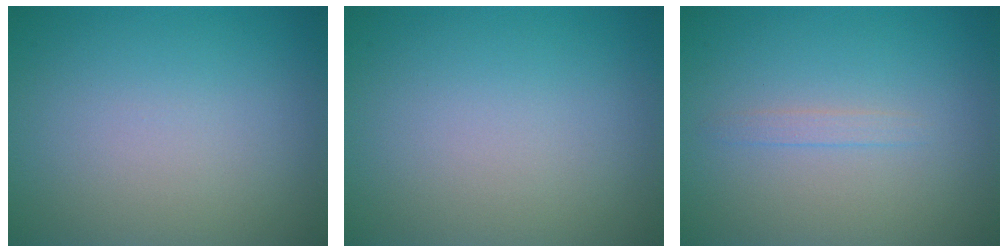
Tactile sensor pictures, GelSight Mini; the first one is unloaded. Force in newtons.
{"total": 0.0}
{"total": 0.8, "press": 0.8, "slide": 0.2}